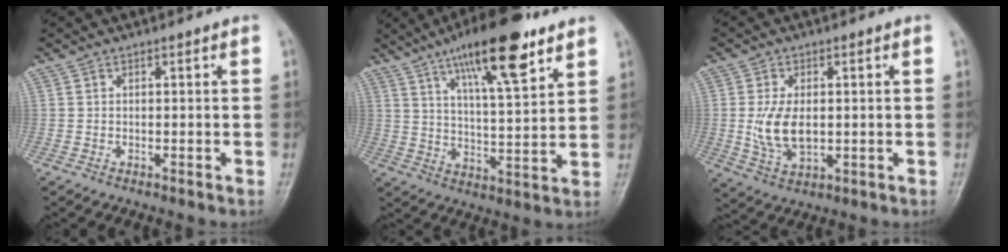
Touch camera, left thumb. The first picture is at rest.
{"total": 17.1, "force": [10.2, 4.4, 13.0], "torque": [-0.191, -0.041, 0.168]}
{"total": 8.3, "force": [0.0, 4.7, 6.8], "torque": [-0.128, -0.007, 0.009]}